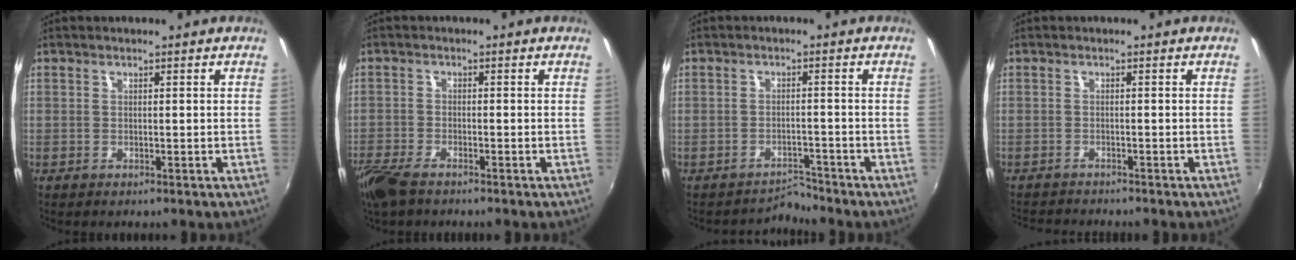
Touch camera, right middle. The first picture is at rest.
{"total": 6.8, "force": [-5.1, 2.1, 3.9], "torque": [-0.109, -0.025, -0.103]}
{"total": 3.0, "force": [-2.8, -0.1, -1.0], "torque": [0.013, 0.010, -0.044]}
{"total": 4.1, "force": [-4.0, 0.2, 1.0], "torque": [-0.033, -0.014, -0.067]}